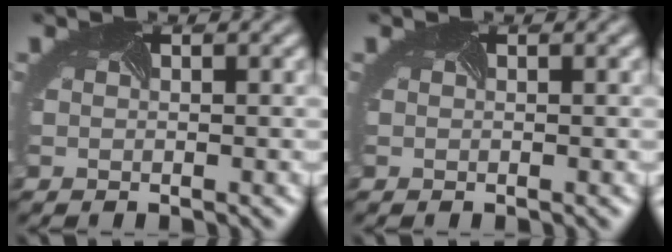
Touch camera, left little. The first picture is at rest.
{"total": 0.0}